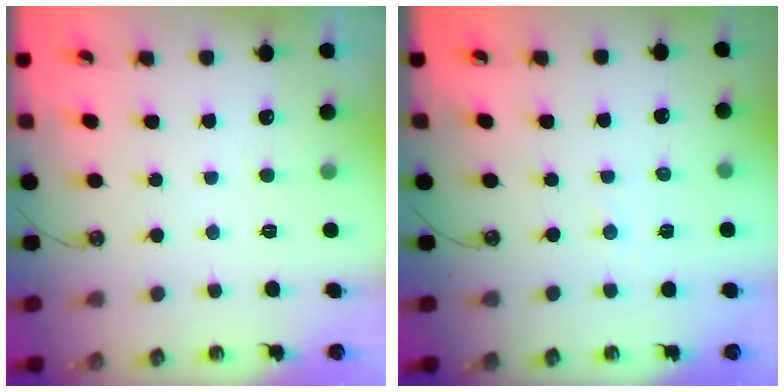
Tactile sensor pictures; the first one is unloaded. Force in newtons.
{"total": 2.6, "press": 2.6, "slide": 0.3}